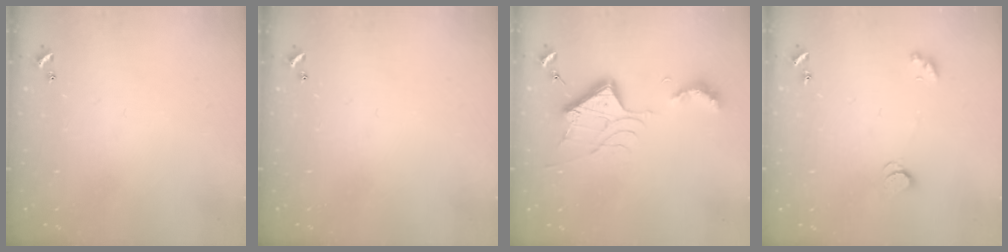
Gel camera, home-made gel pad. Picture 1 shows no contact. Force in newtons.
{"total": 0.0}
{"total": 11.3, "press": 11.3, "slide": 1.1}
{"total": 2.2, "press": 2.2, "slide": 0.4}